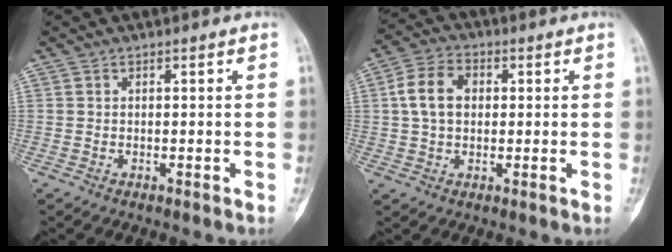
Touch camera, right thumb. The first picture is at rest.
{"total": 8.5, "force": [1.3, 6.0, 5.8], "torque": [-0.097, 0.014, 0.016]}